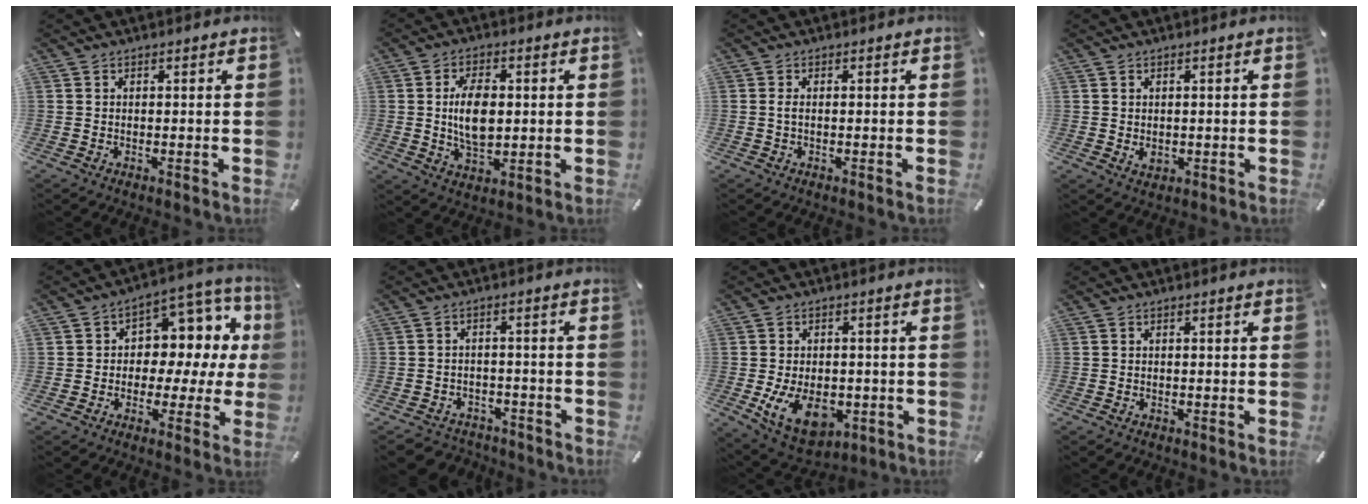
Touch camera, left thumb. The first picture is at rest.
{"total": 9.3, "force": [0.7, 5.5, 7.5], "torque": [-0.154, 0.002, 0.006]}
{"total": 1.1, "force": [-0.1, 0.3, 1.0], "torque": [-0.019, 0.000, -0.002]}
{"total": 1.9, "force": [0.2, 1.6, 0.9], "torque": [-0.010, 0.000, 0.001]}
{"total": 9.5, "force": [0.9, 7.8, 5.4], "torque": [-0.064, -0.019, 0.017]}
{"total": 4.0, "force": [-2.8, 2.8, 0.6], "torque": [-0.017, 0.013, -0.054]}
{"total": 11.4, "force": [-2.9, 7.7, 7.9], "torque": [-0.138, -0.007, -0.051]}
{"total": 0.5, "force": [-0.5, 0.2, 0.1], "torque": [-0.001, 0.002, -0.011]}